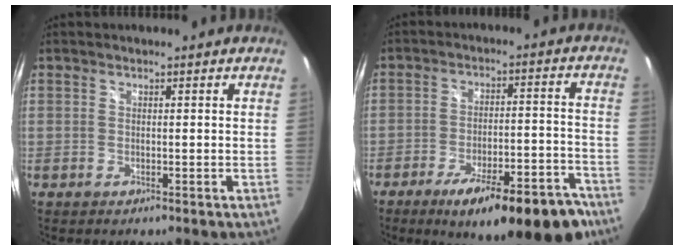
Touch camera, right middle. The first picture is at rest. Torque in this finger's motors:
{"motor_torque": [1.22, -0.92, 0.28, 0.07]}